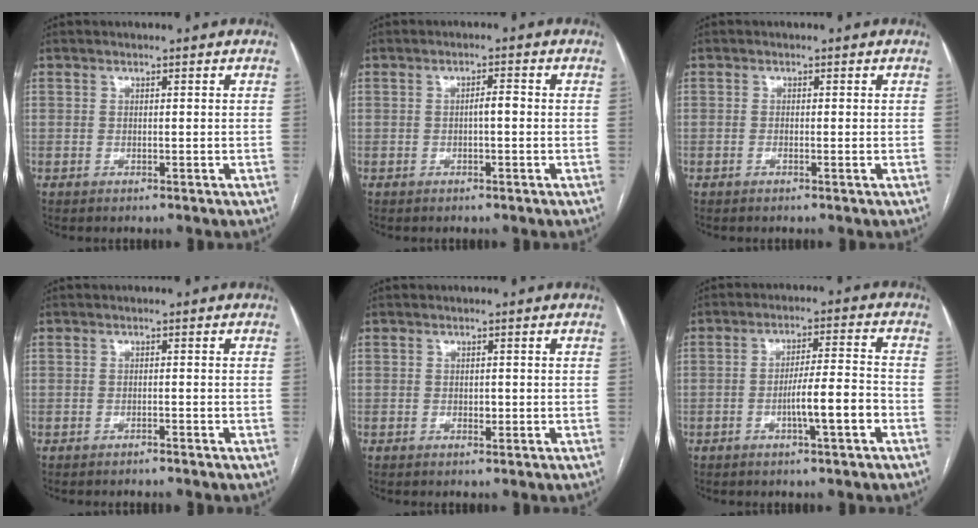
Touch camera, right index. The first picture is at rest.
{"total": 1.8, "force": [-0.2, 0.4, 1.7], "torque": [-0.028, 0.005, -0.005]}
{"total": 0.6, "force": [-0.2, 0.0, 0.6], "torque": [-0.010, 0.000, -0.004]}
{"total": 0.8, "force": [-0.8, -0.1, 0.2], "torque": [-0.008, -0.001, -0.014]}
{"total": 1.0, "force": [-0.2, 0.6, 0.8], "torque": [-0.011, 0.000, -0.001]}
{"total": 7.3, "force": [-2.8, 0.3, 6.8], "torque": [-0.114, 0.009, -0.044]}